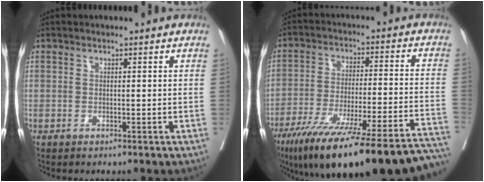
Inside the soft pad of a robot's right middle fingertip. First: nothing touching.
{"total": 30.3, "force": [-24.4, 2.2, 17.8], "torque": [-0.189, -0.035, -0.347]}